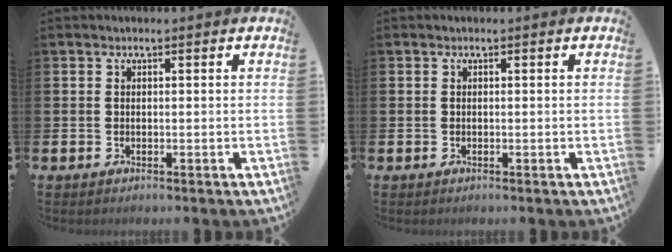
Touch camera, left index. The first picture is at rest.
{"total": 0.0}